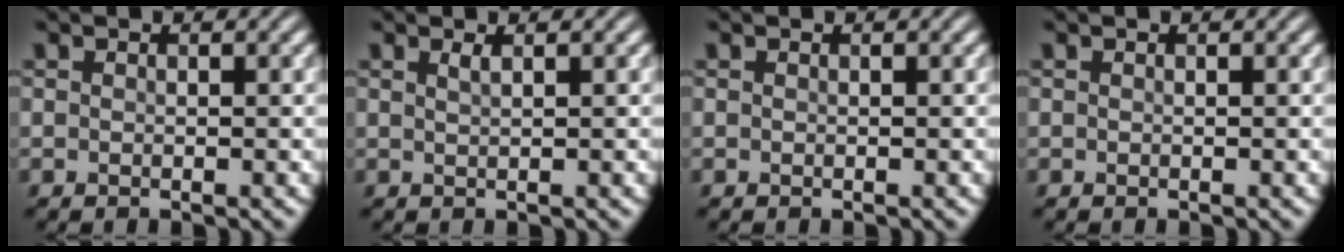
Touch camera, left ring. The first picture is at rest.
{"total": 0.8, "force": [0.5, 0.3, 0.6], "torque": [-0.006, 0.001, 0.008]}
{"total": 0.0}
{"total": 0.0}